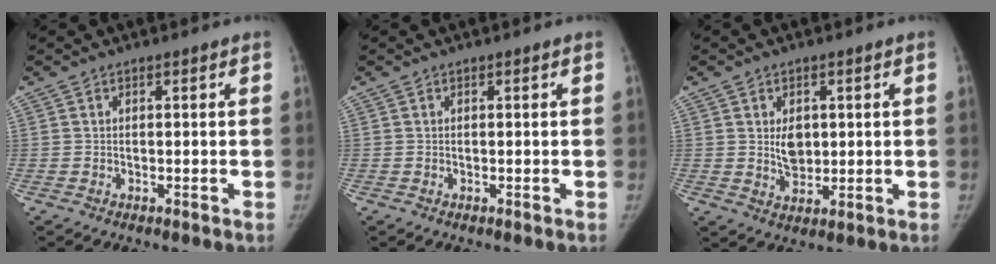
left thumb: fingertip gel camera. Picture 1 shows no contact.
{"total": 0.0}
{"total": 4.8, "force": [0.8, 3.5, 3.3], "torque": [-0.033, -0.009, 0.019]}